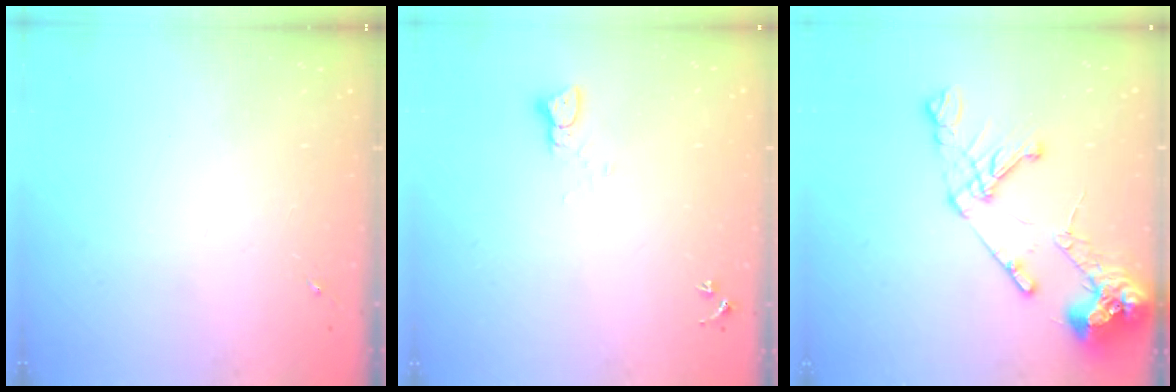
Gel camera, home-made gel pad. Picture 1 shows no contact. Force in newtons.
{"total": 2.2, "press": 2.2, "slide": 0.2}
{"total": 14.1, "press": 14.0, "slide": 1.9}